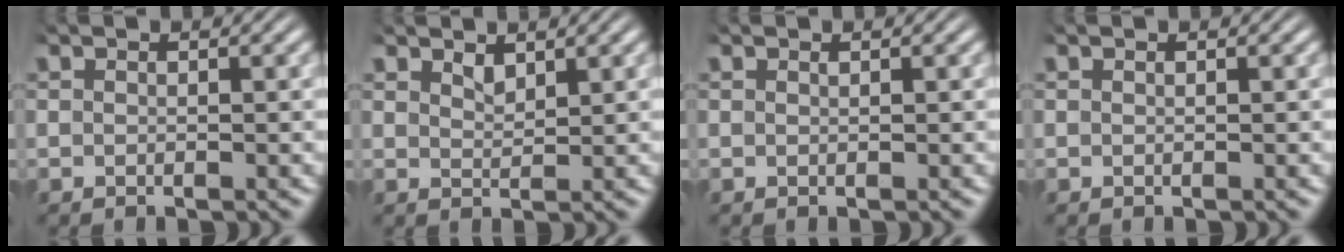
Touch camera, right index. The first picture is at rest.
{"total": 1.3, "force": [1.2, -0.2, 0.4], "torque": [-0.004, -0.011, 0.030]}
{"total": 0.0}
{"total": 0.0}